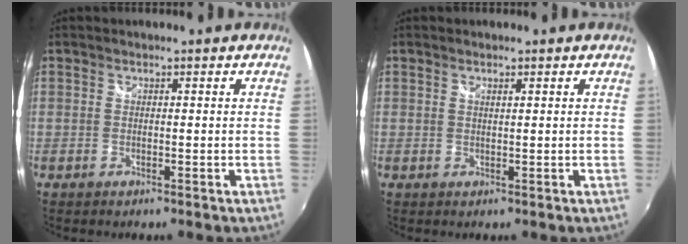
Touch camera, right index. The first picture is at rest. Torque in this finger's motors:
{"motor_torque": [-0.09, 0.15, -0.02, -0.01]}